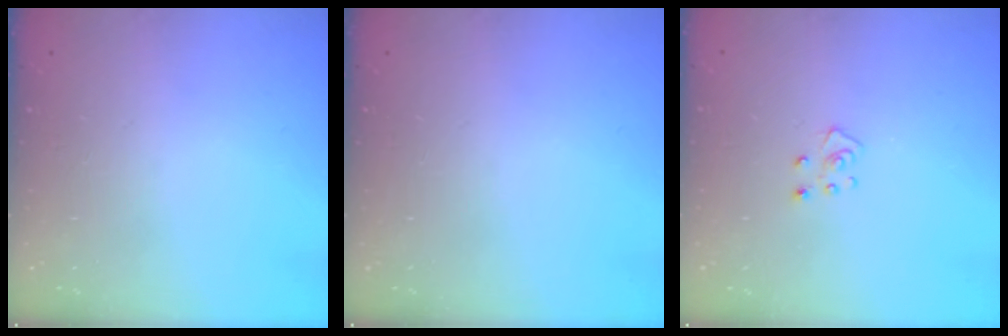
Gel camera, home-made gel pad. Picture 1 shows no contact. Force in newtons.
{"total": 0.0}
{"total": 4.2, "press": 4.1, "slide": 0.3}